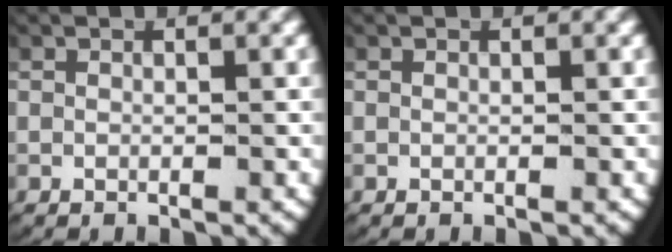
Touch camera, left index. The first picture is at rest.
{"total": 0.0}